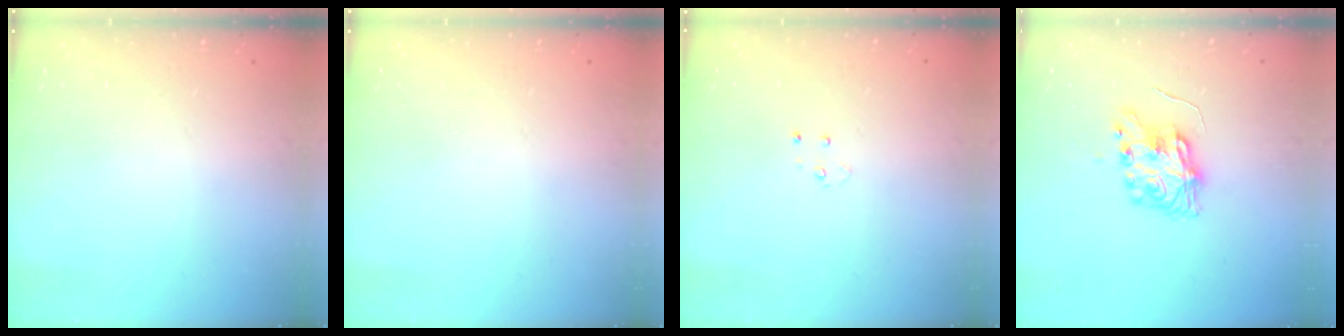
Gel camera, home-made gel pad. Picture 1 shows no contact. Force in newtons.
{"total": 0.0}
{"total": 3.0, "press": 3.0, "slide": 0.4}
{"total": 8.1, "press": 8.1, "slide": 0.2}